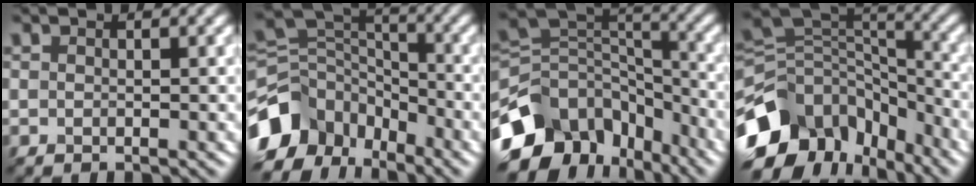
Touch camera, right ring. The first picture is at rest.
{"total": 9.8, "force": [-5.4, 6.8, 4.6], "torque": [-0.091, 0.007, -0.113]}
{"total": 12.2, "force": [-6.9, 8.5, 5.4], "torque": [-0.117, 0.004, -0.120]}
{"total": 13.6, "force": [-7.1, 9.5, 6.6], "torque": [-0.171, 0.002, -0.114]}